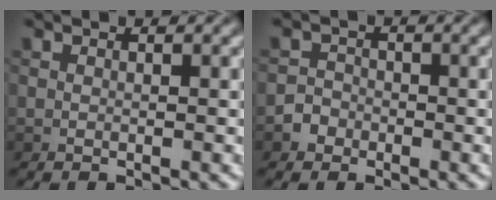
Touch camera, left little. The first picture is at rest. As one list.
[{"total": 2.3, "force": [-1.4, 1.8, 0.2], "torque": [0.013, 0.001, -0.032]}]